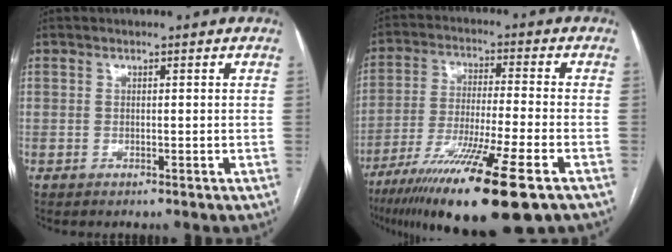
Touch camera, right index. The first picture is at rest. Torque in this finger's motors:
{"motor_torque": [1.11, -1.03, 1.05, 0.21]}